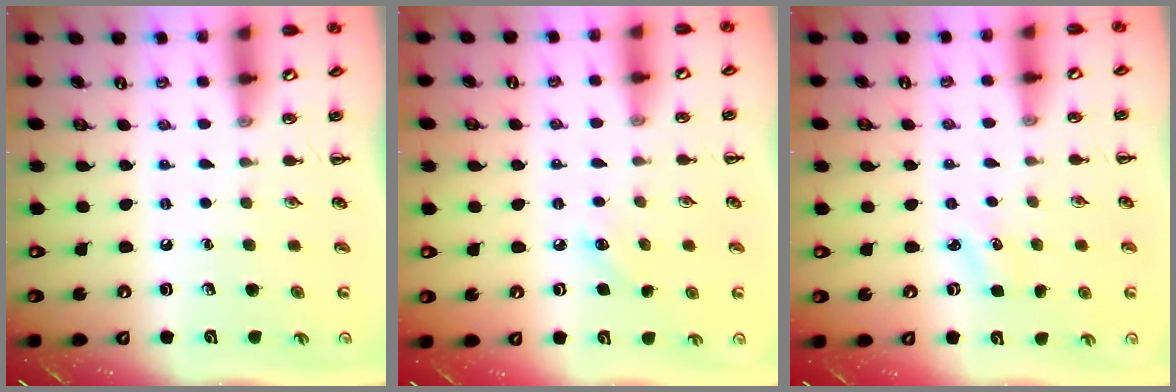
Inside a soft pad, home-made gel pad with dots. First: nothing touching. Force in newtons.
{"total": 4.4, "press": 4.2, "slide": 1.2}
{"total": 2.7, "press": 2.6, "slide": 0.8}